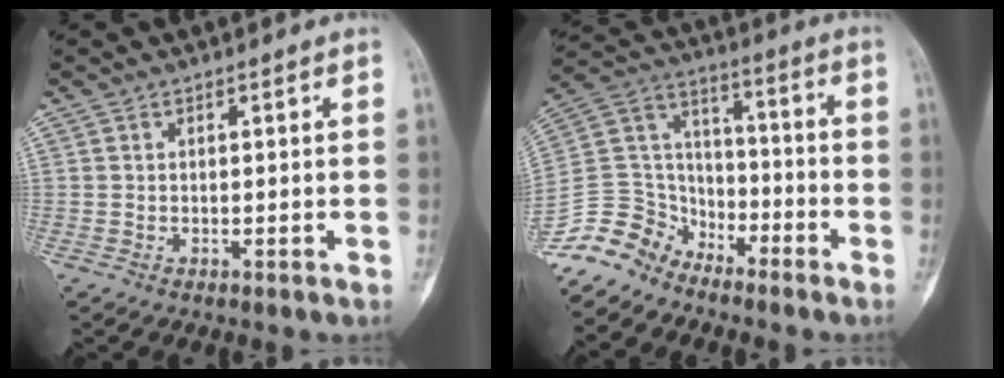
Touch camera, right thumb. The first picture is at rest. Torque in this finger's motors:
{"motor_torque": [0.79, 0.99, -0.46, -0.90, 0.00]}